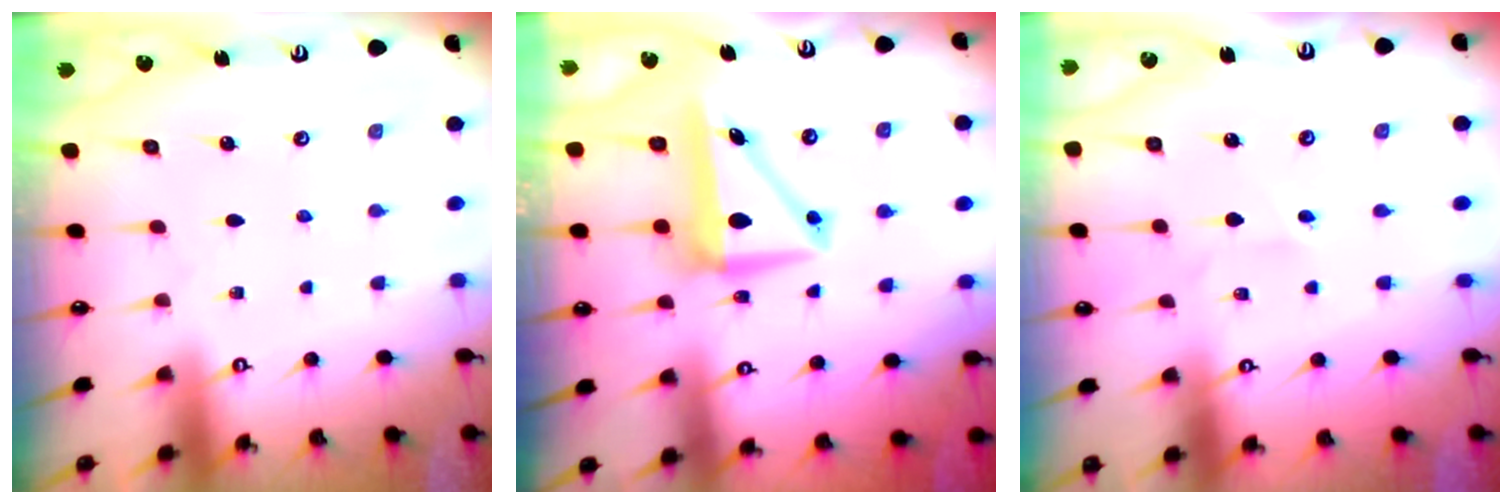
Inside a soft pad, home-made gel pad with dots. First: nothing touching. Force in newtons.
{"total": 8.4, "press": 8.3, "slide": 1.4}
{"total": 1.3, "press": 1.3, "slide": 0.2}